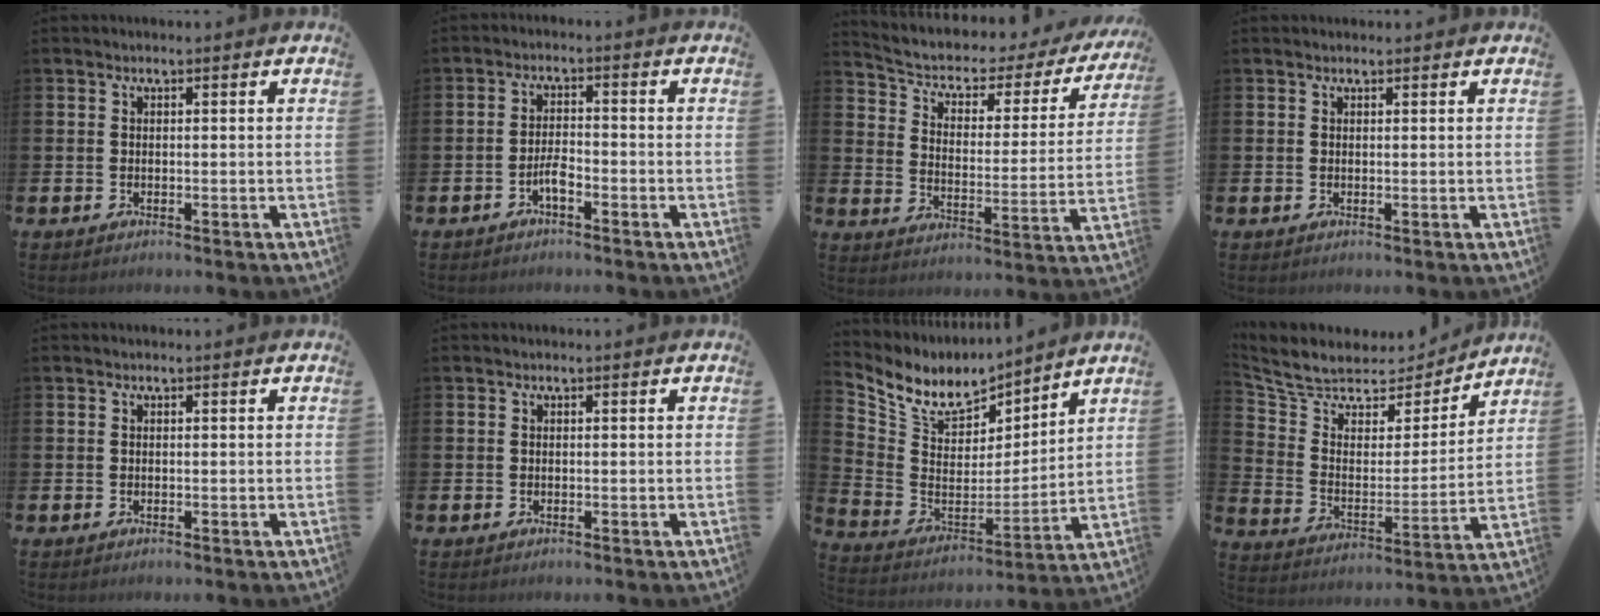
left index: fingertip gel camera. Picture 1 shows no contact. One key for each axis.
{"total": 2.3, "fx": -1.4, "fy": 0.6, "fz": 1.7, "tx": -0.041, "ty": 0.008, "tz": -0.026}
{"total": 4.5, "fx": 3.6, "fy": 2.2, "fz": 1.8, "tx": -0.063, "ty": -0.030, "tz": 0.051}
{"total": 0.6, "fx": 0.6, "fy": 0.2, "fz": 0.0, "tx": 0.007, "ty": -0.002, "tz": 0.009}
{"total": 0.0}
{"total": 0.0}
{"total": 9.2, "fx": 8.2, "fy": 3.6, "fz": 1.9, "tx": -0.094, "ty": -0.056, "tz": 0.150}
{"total": 7.3, "fx": 6.4, "fy": 3.2, "fz": 1.3, "tx": -0.076, "ty": -0.049, "tz": 0.111}